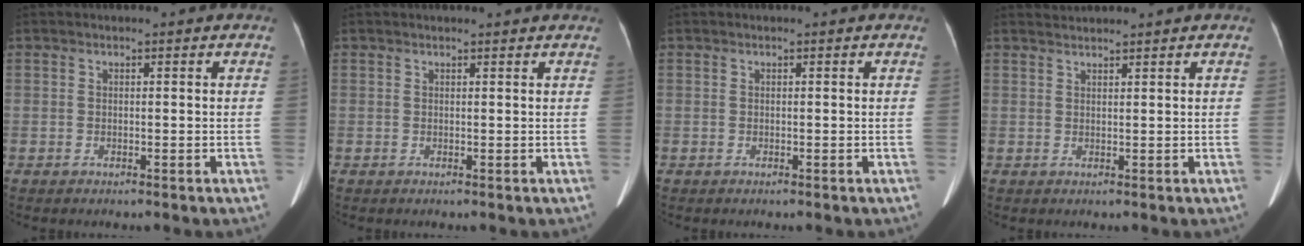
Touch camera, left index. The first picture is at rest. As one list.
[{"total": 2.4, "force": [2.3, 0.0, 0.6], "torque": [-0.009, 0.012, 0.026]}, {"total": 0.0}, {"total": 1.6, "force": [1.5, -0.3, -0.3], "torque": [-0.004, 0.011, 0.035]}]